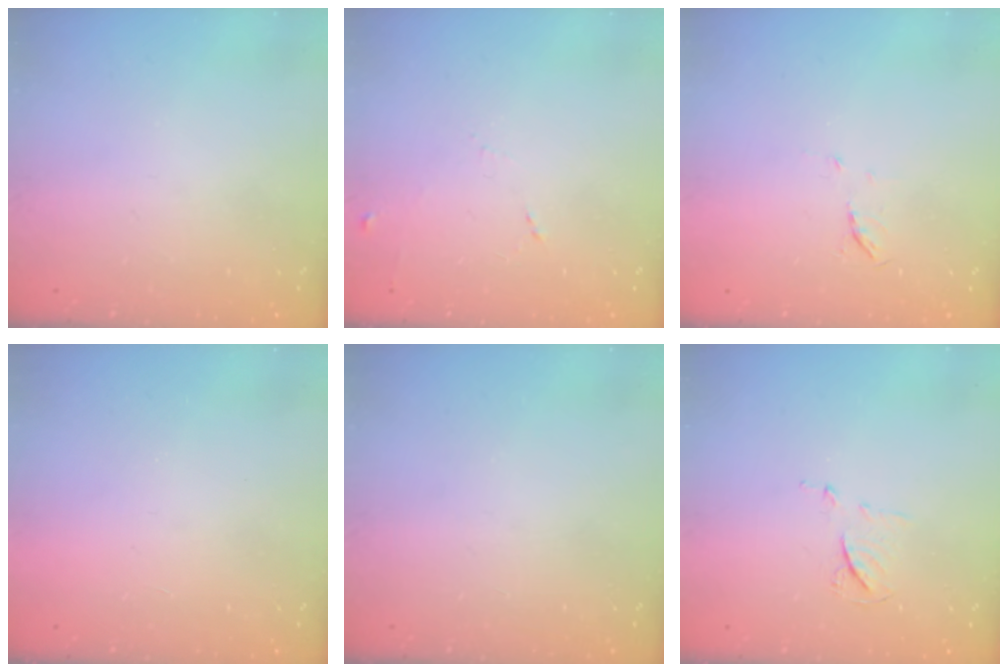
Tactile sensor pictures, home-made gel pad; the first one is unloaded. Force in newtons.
{"total": 5.4, "press": 5.3, "slide": 0.9}
{"total": 4.0, "press": 4.0, "slide": 0.6}
{"total": 1.7, "press": 1.6, "slide": 0.1}
{"total": 0.0}
{"total": 6.1, "press": 6.0, "slide": 0.7}